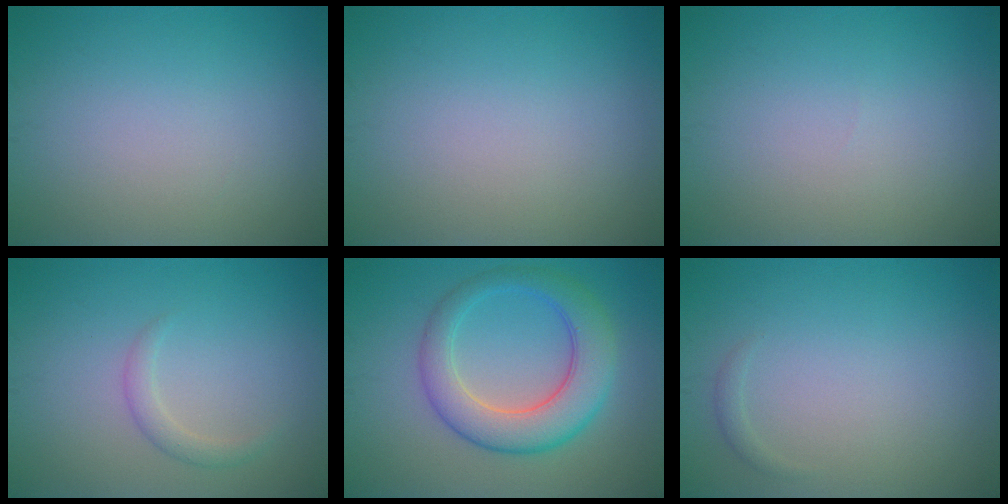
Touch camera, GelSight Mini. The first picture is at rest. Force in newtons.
{"total": 0.0}
{"total": 0.0}
{"total": 1.5, "press": 1.5, "slide": 0.1}
{"total": 6.4, "press": 6.4, "slide": 0.4}
{"total": 0.6, "press": 0.6, "slide": 0.0}